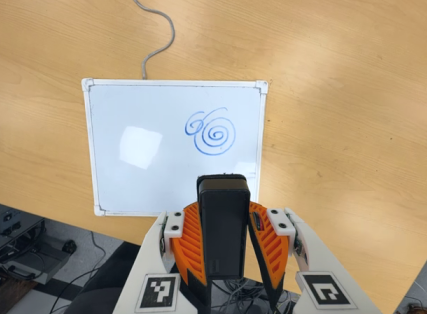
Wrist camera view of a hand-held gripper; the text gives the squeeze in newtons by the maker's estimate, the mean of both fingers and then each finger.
{"total": 7.7, "left": 6.2, "right": 9.2}